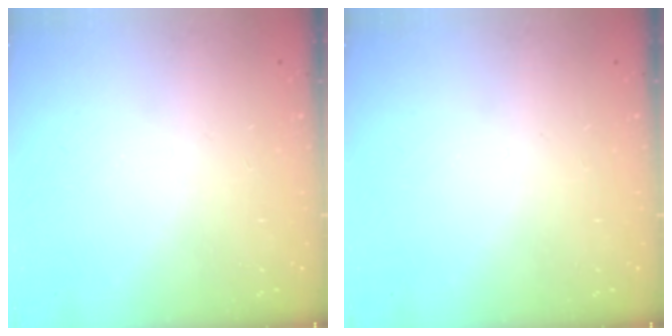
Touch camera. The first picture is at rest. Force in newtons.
{"total": 0.0}